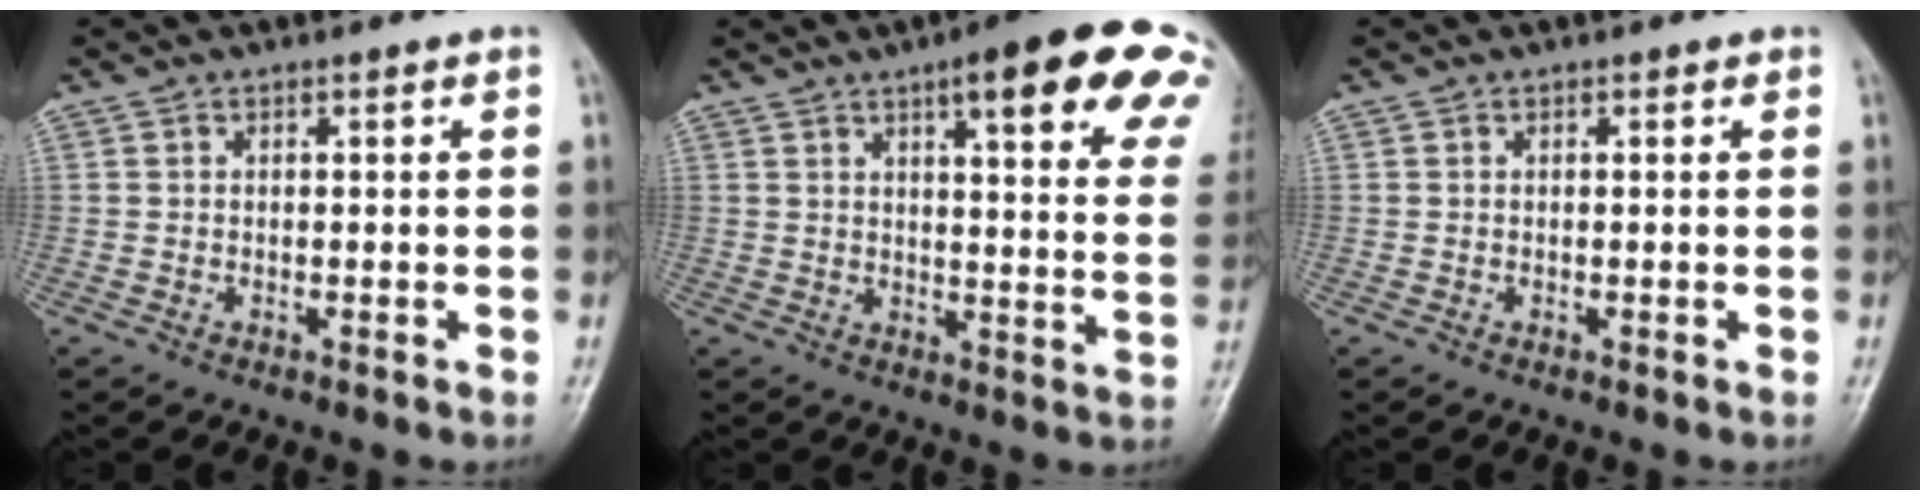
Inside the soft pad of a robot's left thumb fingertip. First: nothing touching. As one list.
[{"total": 20.5, "force": [11.8, 4.7, 16.1], "torque": [-0.181, -0.031, 0.133]}, {"total": 0.0}]